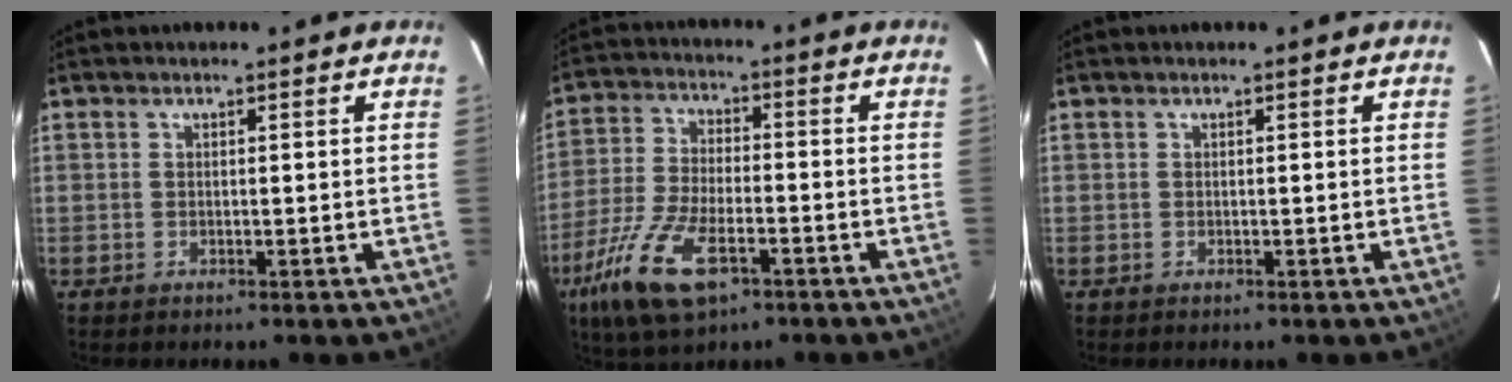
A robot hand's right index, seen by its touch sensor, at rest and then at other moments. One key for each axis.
{"total": 14.4, "fx": -7.7, "fy": 5.7, "fz": 10.7, "tx": -0.239, "ty": -0.026, "tz": -0.146}
{"total": 0.0}